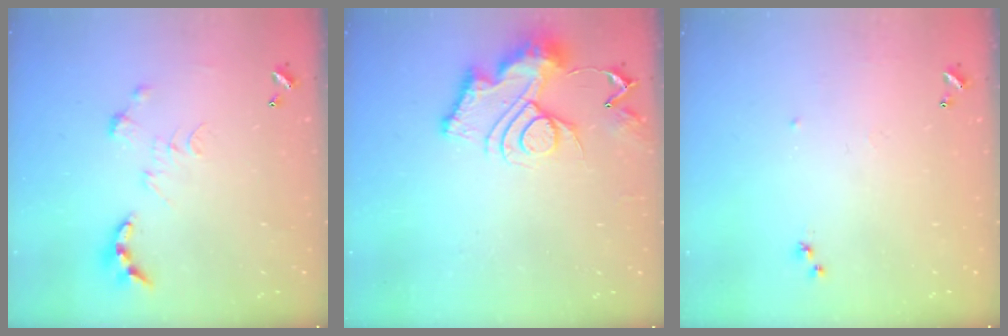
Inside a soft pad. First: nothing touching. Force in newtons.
{"total": 15.3, "press": 15.3, "slide": 1.2}
{"total": 5.7, "press": 5.6, "slide": 0.8}